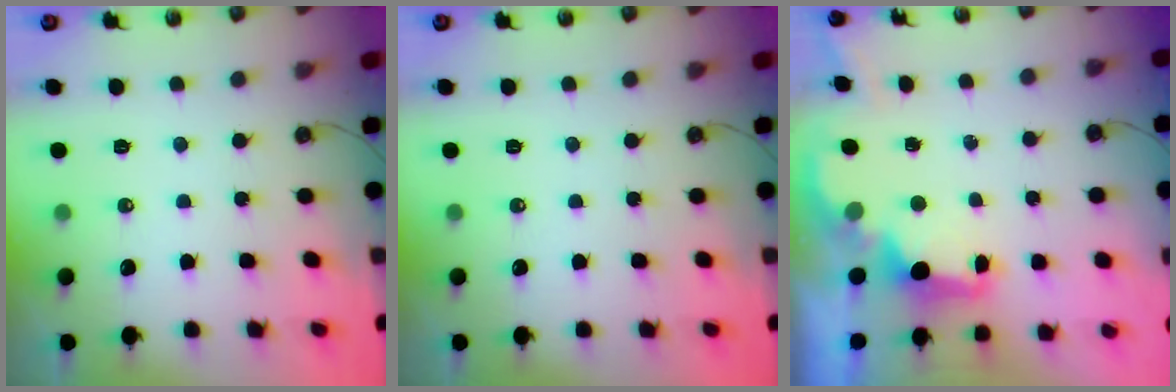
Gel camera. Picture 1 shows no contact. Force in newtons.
{"total": 0.0}
{"total": 3.3, "press": 3.3, "slide": 0.5}